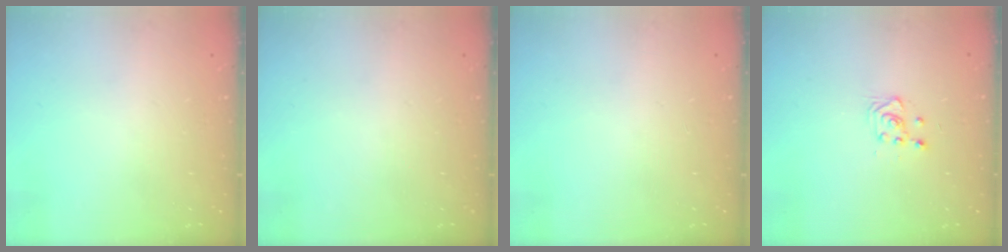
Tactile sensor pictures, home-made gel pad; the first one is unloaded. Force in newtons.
{"total": 0.0}
{"total": 0.0}
{"total": 2.8, "press": 2.7, "slide": 0.7}